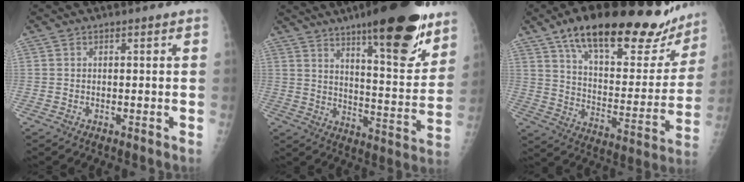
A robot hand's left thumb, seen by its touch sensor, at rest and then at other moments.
{"total": 22.7, "force": [14.7, 5.6, 16.3], "torque": [-0.200, -0.076, 0.220]}
{"total": 29.7, "force": [20.6, 10.8, 18.4], "torque": [-0.236, -0.057, 0.305]}